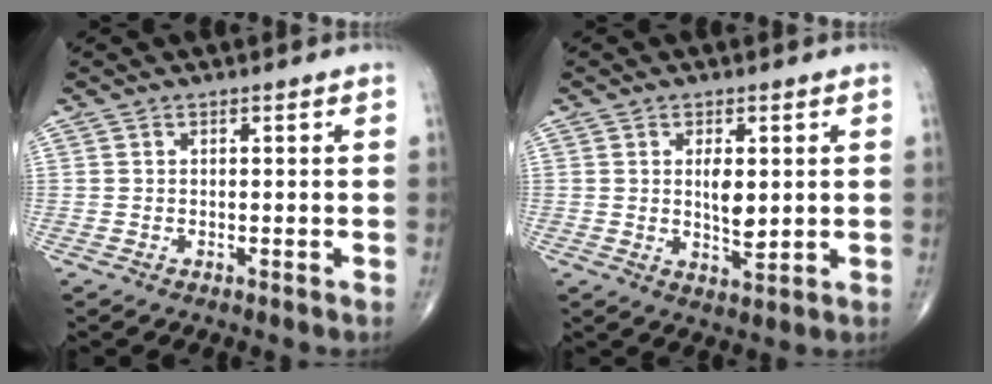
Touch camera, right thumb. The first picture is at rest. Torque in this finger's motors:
{"motor_torque": [2.47, 2.54, 1.09, -0.68, 0.11]}